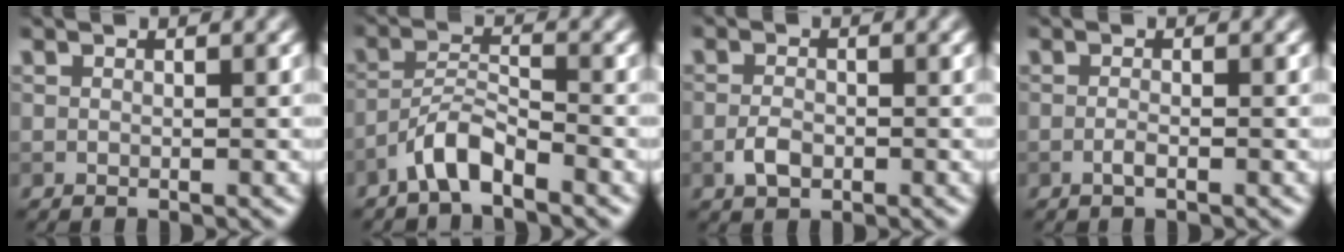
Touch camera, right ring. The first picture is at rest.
{"total": 3.2, "force": [-2.5, 0.7, 1.9], "torque": [-0.034, 0.011, -0.054]}
{"total": 1.9, "force": [-0.7, 1.2, 1.4], "torque": [-0.026, 0.001, -0.018]}
{"total": 0.9, "force": [-0.5, 0.2, 0.7], "torque": [-0.015, 0.000, -0.010]}